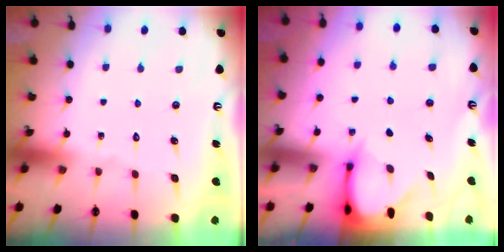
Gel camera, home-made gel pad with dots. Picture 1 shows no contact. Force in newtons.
{"total": 3.4, "press": 3.4, "slide": 0.3}